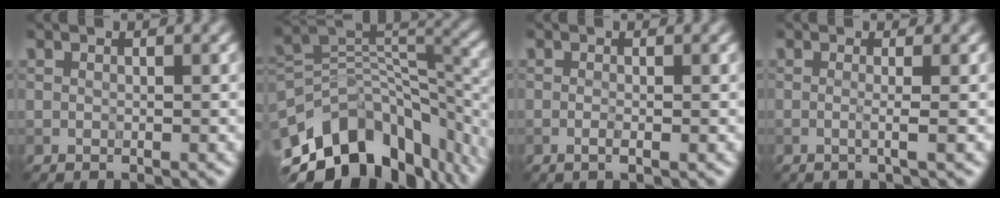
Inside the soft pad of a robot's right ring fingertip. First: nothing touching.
{"total": 12.6, "force": [-6.7, 7.9, 7.2], "torque": [-0.136, 0.003, -0.103]}
{"total": 0.9, "force": [-0.2, 0.3, 0.9], "torque": [-0.009, -0.005, -0.009]}
{"total": 1.9, "force": [0.1, 0.7, 1.8], "torque": [-0.016, -0.001, -0.020]}